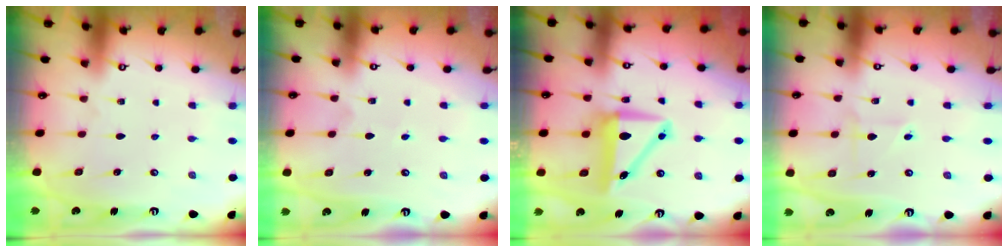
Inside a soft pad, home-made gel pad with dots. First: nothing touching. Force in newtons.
{"total": 2.6, "press": 2.6, "slide": 0.3}
{"total": 9.2, "press": 8.9, "slide": 2.4}
{"total": 2.3, "press": 2.3, "slide": 0.4}